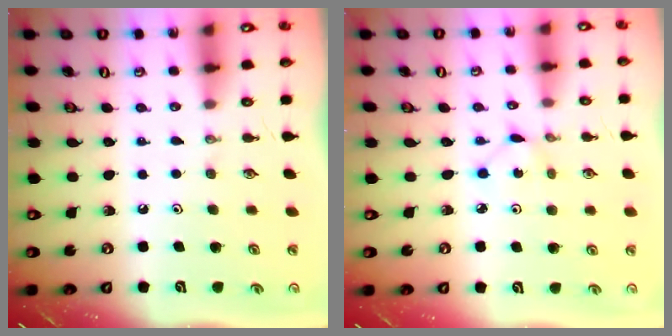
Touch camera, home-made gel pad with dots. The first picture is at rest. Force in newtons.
{"total": 1.0, "press": 1.0, "slide": 0.1}